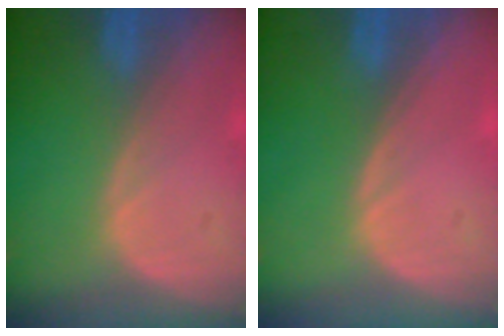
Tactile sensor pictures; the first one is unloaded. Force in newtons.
{"total": 0.0}